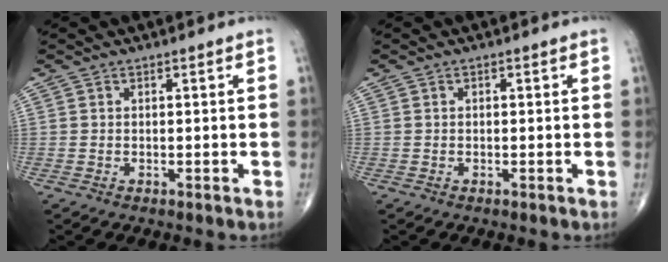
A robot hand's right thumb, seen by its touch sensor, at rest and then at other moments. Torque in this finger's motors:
{"motor_torque": [-0.14, -0.02, 0.05, 0.09, -0.04]}